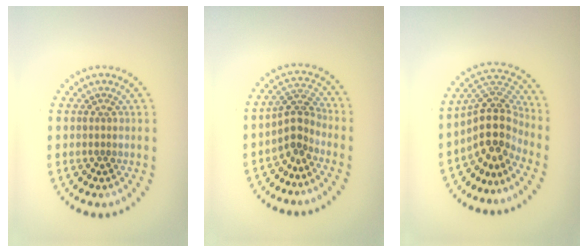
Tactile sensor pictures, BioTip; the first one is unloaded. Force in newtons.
{"total": 2.5, "press": 1.9, "slide": 1.7}
{"total": 4.9, "press": 3.6, "slide": 3.3}